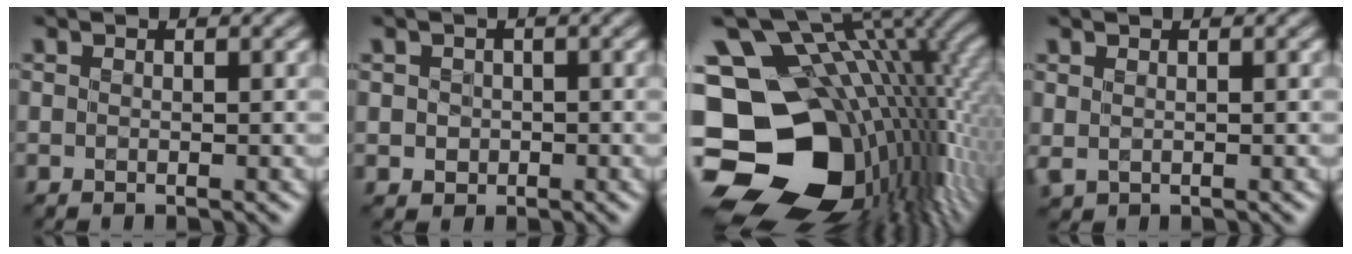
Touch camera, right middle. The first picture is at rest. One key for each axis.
{"total": 1.3, "fx": 0.1, "fy": 1.3, "fz": 0.1, "tx": 0.007, "ty": -0.002, "tz": 0.000}
{"total": 19.8, "fx": -2.7, "fy": 13.4, "fz": 14.3, "tx": -0.273, "ty": -0.018, "tz": -0.035}
{"total": 0.7, "fx": 0.3, "fy": 0.5, "fz": 0.4, "tx": -0.012, "ty": -0.003, "tz": 0.009}